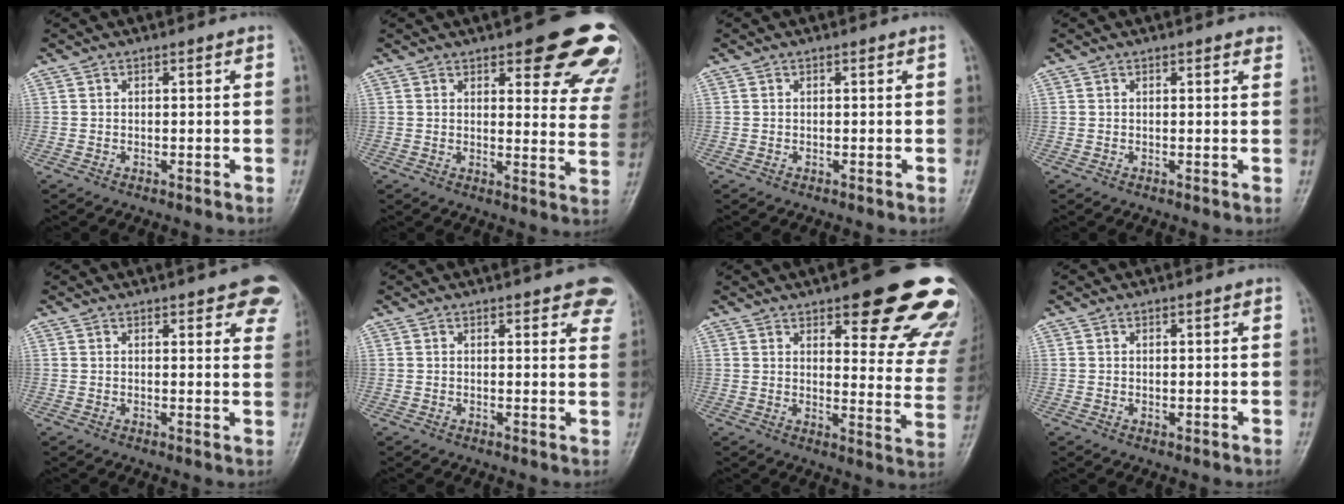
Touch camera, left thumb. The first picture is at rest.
{"total": 17.6, "force": [10.8, 5.8, 12.7], "torque": [-0.106, -0.043, 0.117]}
{"total": 0.0}
{"total": 1.6, "force": [1.0, 0.6, 1.0], "torque": [-0.008, -0.002, 0.008]}
{"total": 10.1, "force": [6.6, 3.6, 6.8], "torque": [-0.047, -0.020, 0.066]}
{"total": 7.8, "force": [5.5, 2.9, 4.7], "torque": [-0.024, -0.017, 0.053]}
{"total": 23.3, "force": [14.4, 7.3, 16.7], "torque": [-0.162, -0.062, 0.176]}
{"total": 1.0, "force": [0.2, 0.5, 0.8], "torque": [-0.011, -0.002, 0.006]}